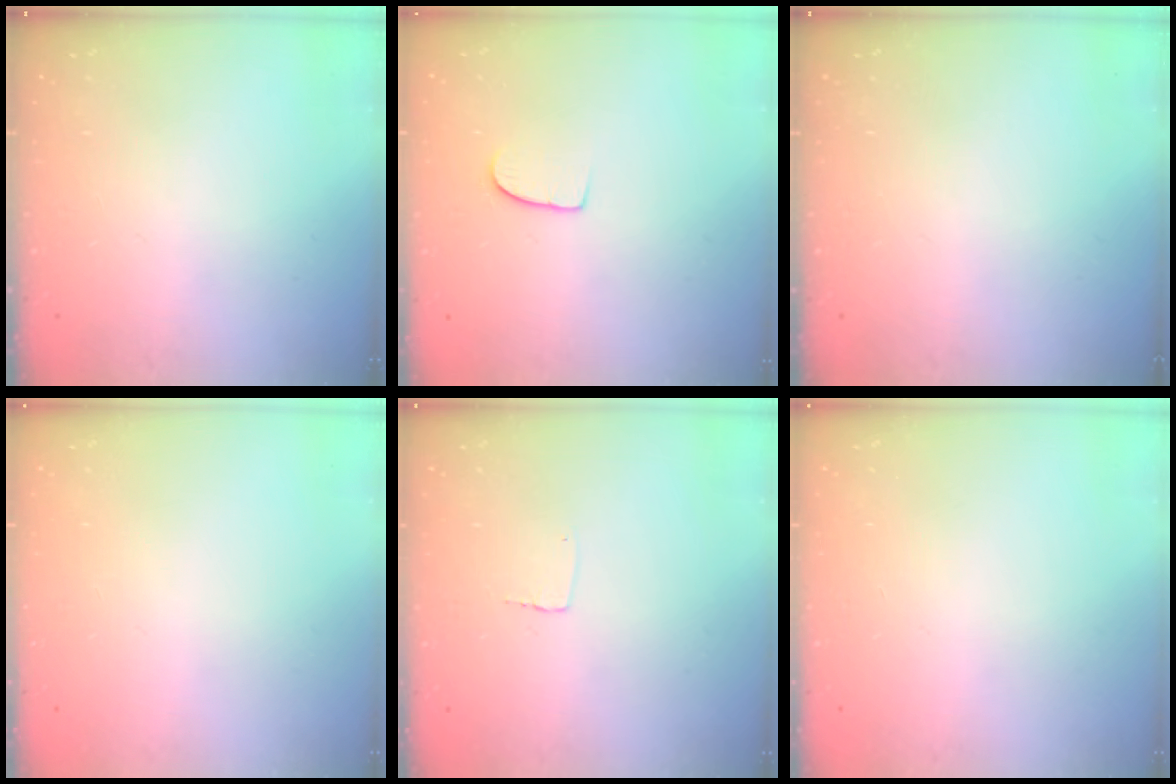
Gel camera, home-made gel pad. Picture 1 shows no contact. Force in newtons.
{"total": 6.5, "press": 6.5, "slide": 0.5}
{"total": 0.0}
{"total": 0.0}
{"total": 2.3, "press": 2.3, "slide": 0.1}
{"total": 0.0}